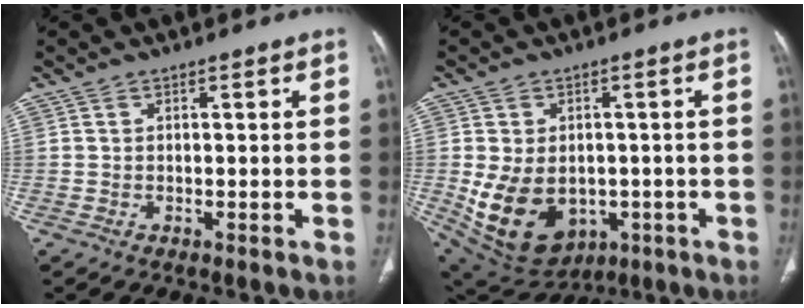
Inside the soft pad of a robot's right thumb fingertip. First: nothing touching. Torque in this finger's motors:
{"motor_torque": [-0.20, 1.13, 0.82, 0.89, 0.28]}